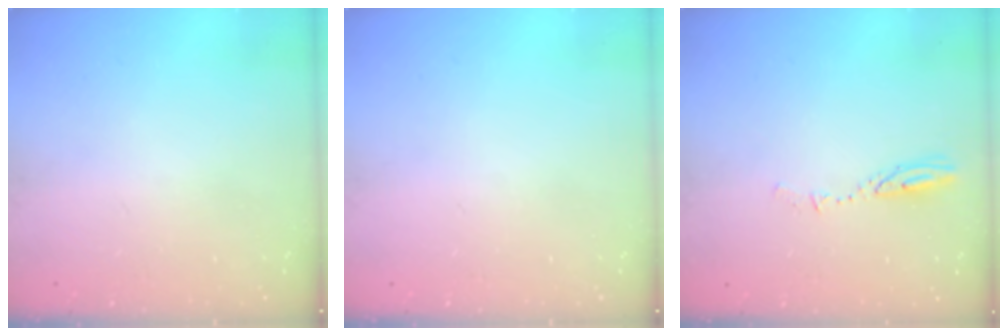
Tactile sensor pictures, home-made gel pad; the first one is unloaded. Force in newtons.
{"total": 0.0}
{"total": 3.9, "press": 3.9, "slide": 0.3}